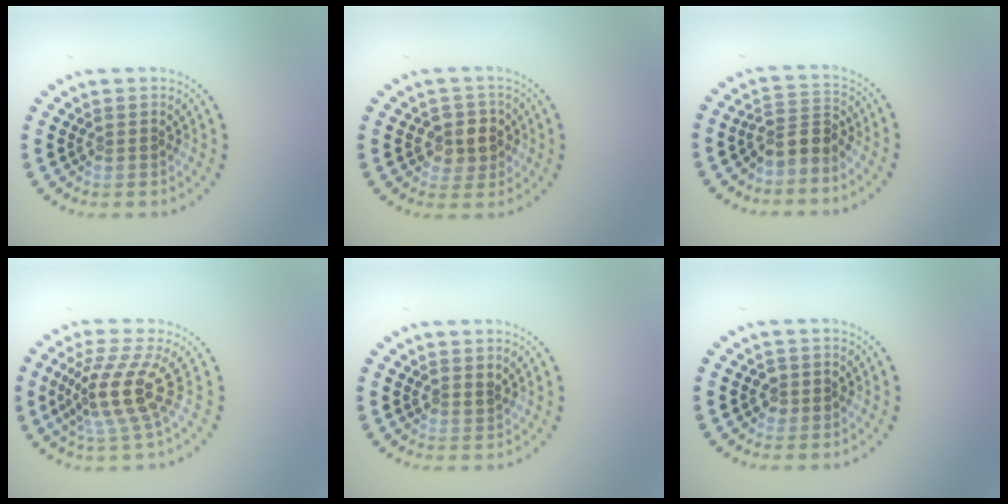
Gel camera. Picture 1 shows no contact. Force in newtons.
{"total": 2.6, "press": 2.4, "slide": 0.9}
{"total": 2.6, "press": 2.0, "slide": 1.6}
{"total": 4.5, "press": 3.2, "slide": 3.2}
{"total": 0.6, "press": 0.4, "slide": 0.5}
{"total": 1.2, "press": 1.2, "slide": 0.3}